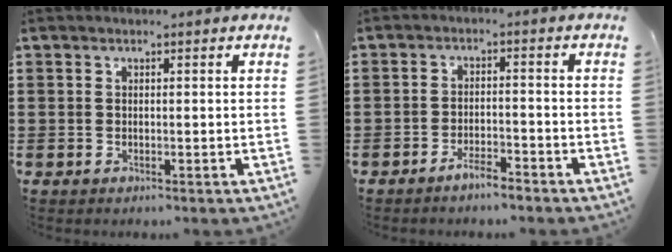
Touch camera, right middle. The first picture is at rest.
{"total": 2.9, "force": [-2.7, 0.4, 1.1], "torque": [-0.021, 0.006, -0.052]}